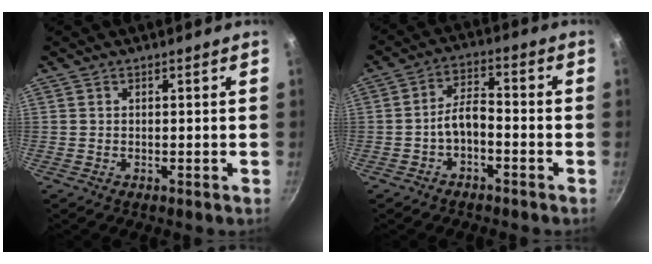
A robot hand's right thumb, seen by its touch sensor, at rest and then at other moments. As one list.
[{"total": 5.7, "force": [-1.9, 3.2, 4.3], "torque": [-0.069, 0.034, -0.042]}]